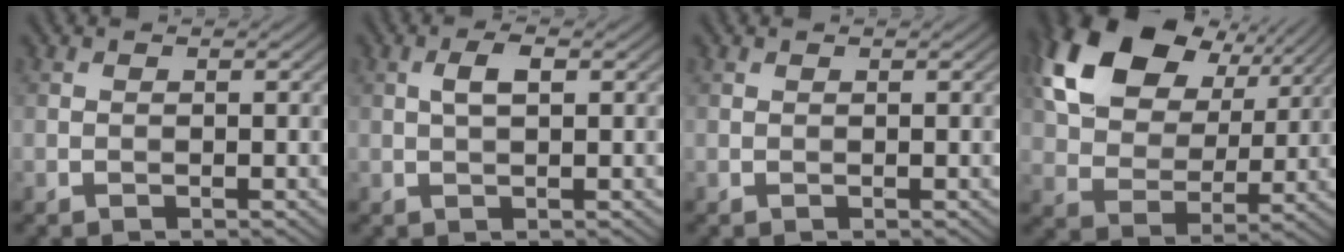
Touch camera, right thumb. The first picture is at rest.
{"total": 2.4, "force": [0.6, 0.8, 2.1], "torque": [-0.044, 0.005, 0.009]}
{"total": 0.0}
{"total": 16.8, "force": [8.0, 10.8, 10.0], "torque": [-0.222, 0.021, 0.141]}